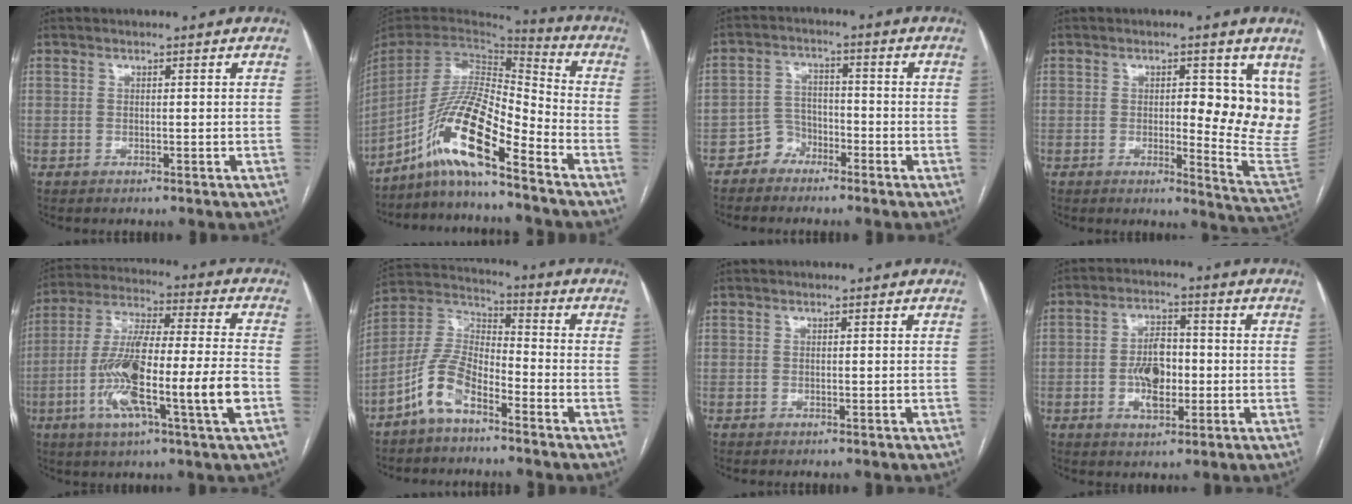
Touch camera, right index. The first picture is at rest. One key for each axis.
{"total": 13.4, "fx": -8.8, "fy": 1.2, "fz": 10.0, "tx": -0.197, "ty": 0.004, "tz": -0.165}
{"total": 4.0, "fx": -2.8, "fy": 2.8, "fz": 0.2, "tx": 0.005, "ty": 0.013, "tz": -0.053}
{"total": 11.6, "fx": 3.2, "fy": 3.2, "fz": 10.6, "tx": -0.112, "ty": -0.016, "tz": 0.035}
{"total": 18.4, "fx": -5.4, "fy": 1.0, "fz": 17.5, "tx": -0.322, "ty": -0.004, "tz": -0.095}
{"total": 9.1, "fx": -5.8, "fy": 3.7, "fz": 6.0, "tx": -0.142, "ty": 0.017, "tz": -0.120}
{"total": 0.0}
{"total": 7.2, "fx": -1.2, "fy": 3.8, "fz": 6.0, "tx": -0.114, "ty": 0.010, "tz": -0.018}